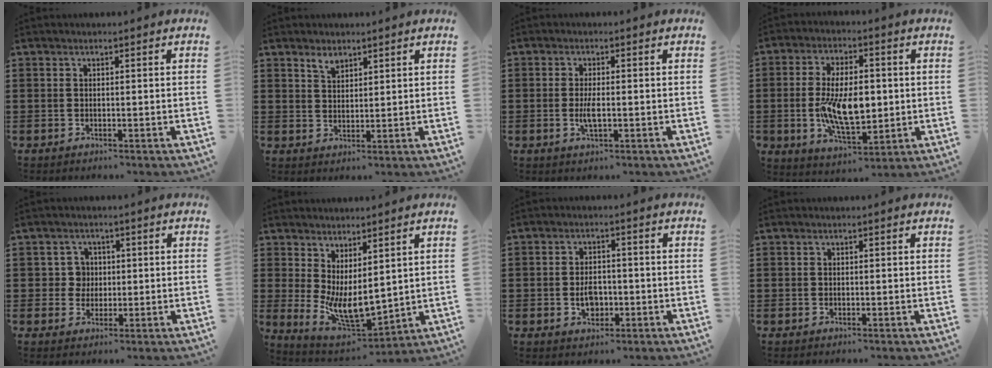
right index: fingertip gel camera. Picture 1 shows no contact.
{"total": 2.1, "force": [1.9, 0.6, 0.7], "torque": [-0.017, 0.001, 0.037]}
{"total": 3.2, "force": [-0.5, 1.0, 3.0], "torque": [-0.068, -0.006, -0.013]}
{"total": 11.0, "force": [-0.4, 5.4, 9.5], "torque": [-0.177, -0.001, -0.011]}
{"total": 3.0, "force": [0.1, 2.7, 1.2], "torque": [-0.034, 0.009, 0.000]}
{"total": 7.3, "force": [0.9, 3.5, 6.4], "torque": [-0.136, -0.020, 0.028]}
{"total": 3.8, "force": [-0.8, 2.7, 2.5], "torque": [-0.043, 0.001, -0.018]}
{"total": 0.0}